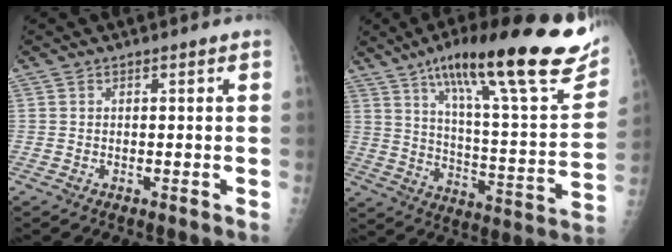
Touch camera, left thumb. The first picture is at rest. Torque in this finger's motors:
{"motor_torque": [0.63, 0.62, 1.47, -1.29, 0.16]}